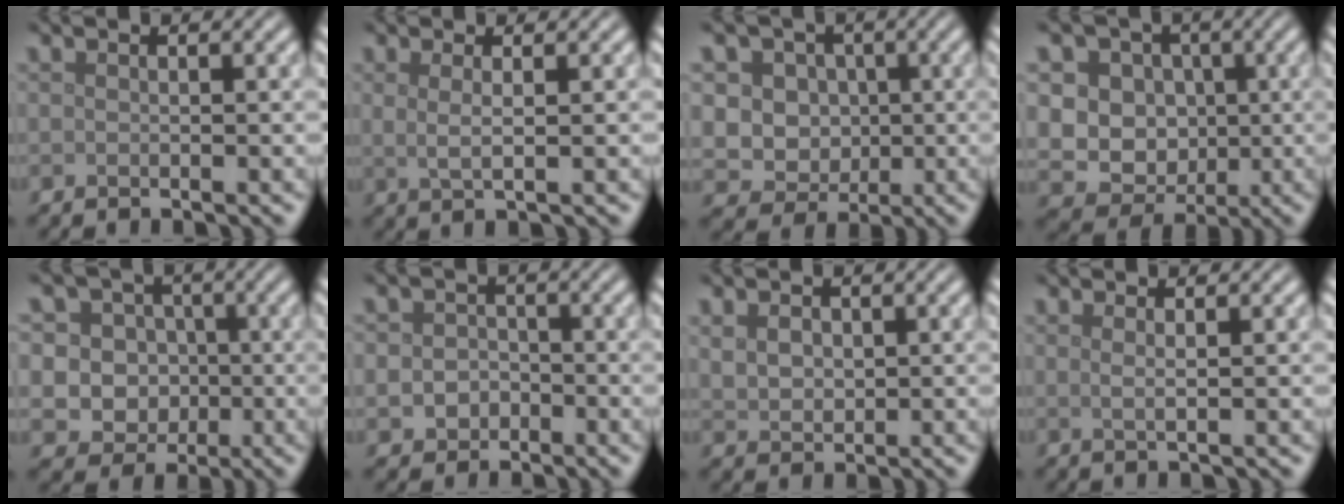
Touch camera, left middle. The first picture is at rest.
{"total": 1.9, "force": [0.6, 0.6, 1.8], "torque": [-0.032, -0.003, 0.007]}
{"total": 7.1, "force": [1.7, 6.2, 3.0], "torque": [-0.044, 0.020, 0.014]}
{"total": 11.5, "force": [1.6, 10.4, 4.6], "torque": [-0.099, 0.025, 0.017]}
{"total": 7.8, "force": [0.9, 7.1, 3.1], "torque": [-0.053, 0.029, -0.010]}
{"total": 2.7, "force": [-0.8, 2.3, 1.1], "torque": [0.000, -0.001, -0.019]}
{"total": 2.4, "force": [0.6, 1.9, 1.4], "torque": [-0.034, -0.002, 0.015]}
{"total": 1.2, "force": [0.4, 0.4, 1.1], "torque": [-0.014, 0.001, 0.003]}